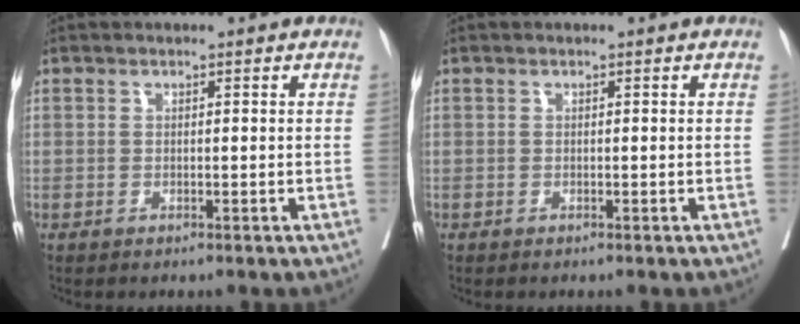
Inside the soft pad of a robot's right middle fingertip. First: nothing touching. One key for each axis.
{"total": 0.0}